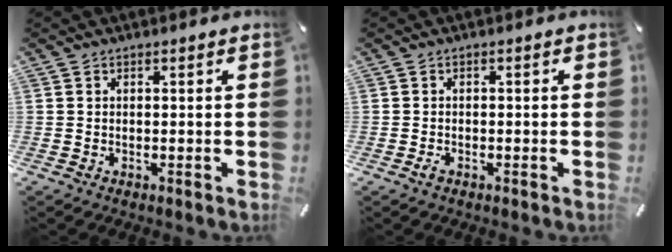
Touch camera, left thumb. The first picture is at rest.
{"total": 1.5, "force": [-0.9, 0.7, 1.0], "torque": [-0.019, 0.002, -0.017]}